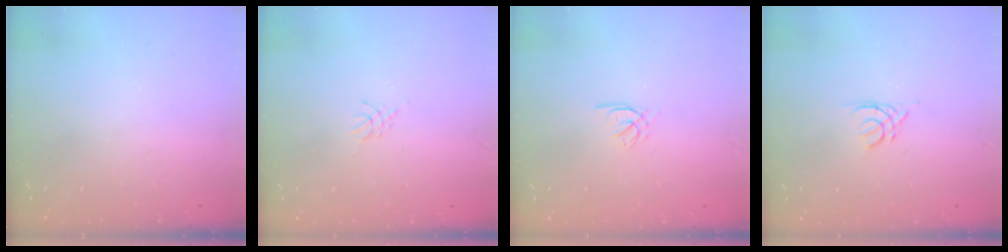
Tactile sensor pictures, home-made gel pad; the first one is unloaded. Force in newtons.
{"total": 3.2, "press": 3.1, "slide": 0.6}
{"total": 2.1, "press": 2.0, "slide": 0.5}
{"total": 2.5, "press": 2.5, "slide": 0.6}